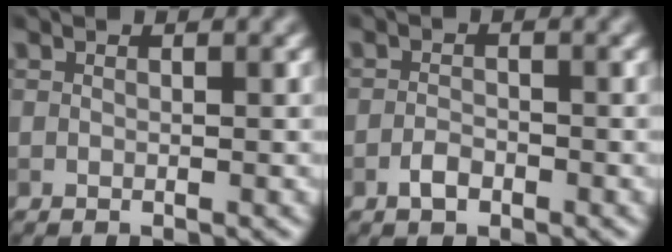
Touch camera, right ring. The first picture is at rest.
{"total": 1.5, "force": [-0.9, 0.7, 0.9], "torque": [-0.017, 0.002, -0.020]}